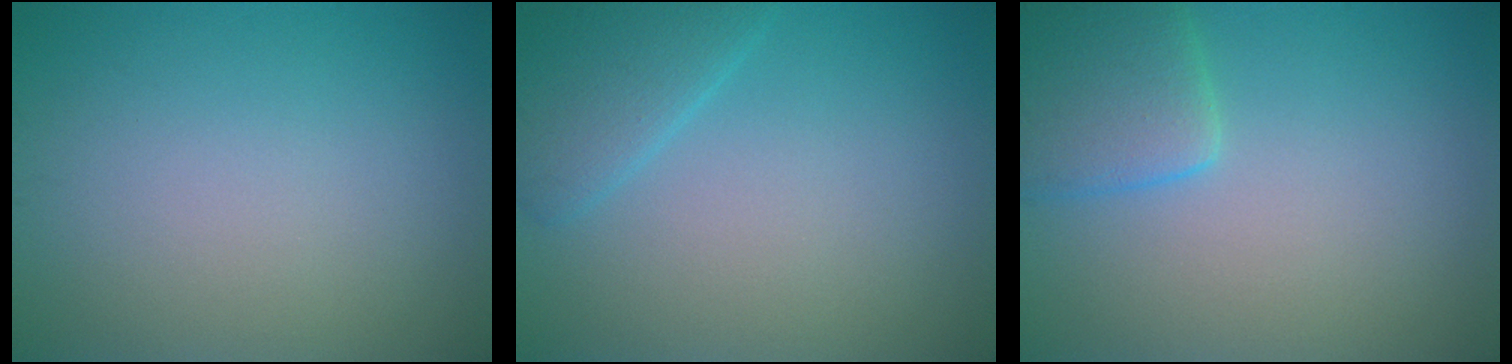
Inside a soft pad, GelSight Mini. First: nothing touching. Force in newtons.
{"total": 3.0, "press": 3.0, "slide": 0.2}
{"total": 3.8, "press": 3.8, "slide": 0.2}